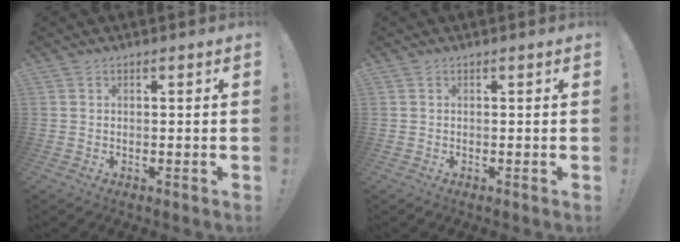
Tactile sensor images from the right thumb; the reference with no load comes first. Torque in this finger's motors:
{"motor_torque": [0.22, -0.13, 0.05, -0.12, 0.00]}